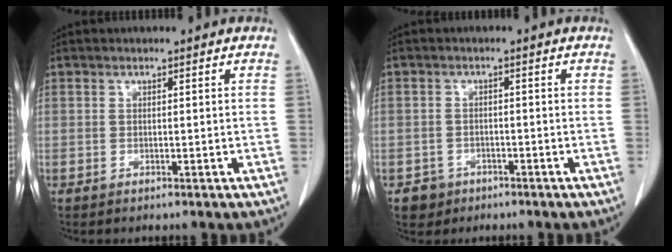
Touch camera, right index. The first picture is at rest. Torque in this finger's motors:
{"motor_torque": [-0.42, -0.33, -0.48, -0.10]}